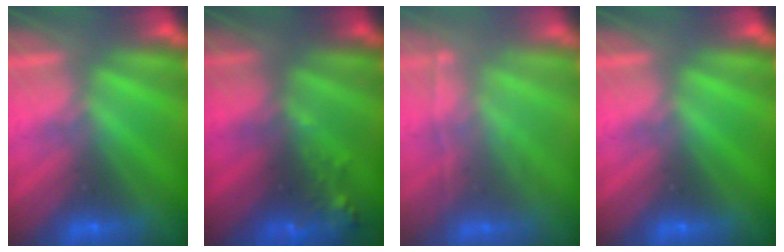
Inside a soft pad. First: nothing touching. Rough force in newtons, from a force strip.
{"total": 7.6}
{"total": 1.8}
{"total": 0.0}